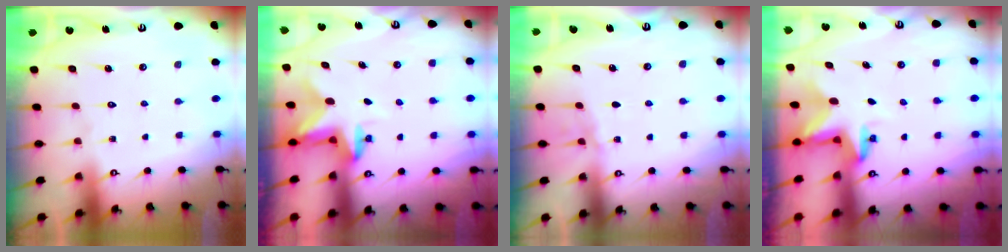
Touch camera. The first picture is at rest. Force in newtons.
{"total": 2.7, "press": 2.7, "slide": 0.5}
{"total": 2.7, "press": 2.7, "slide": 0.4}
{"total": 2.9, "press": 2.9, "slide": 0.2}